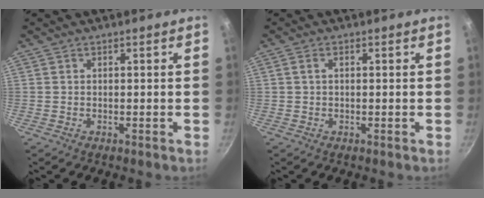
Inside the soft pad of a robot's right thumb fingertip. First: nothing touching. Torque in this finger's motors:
{"motor_torque": [-0.48, 0.46, -0.17, -0.24, 0.05]}